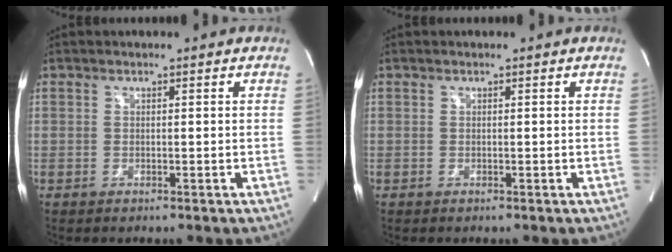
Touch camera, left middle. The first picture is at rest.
{"total": 0.0}